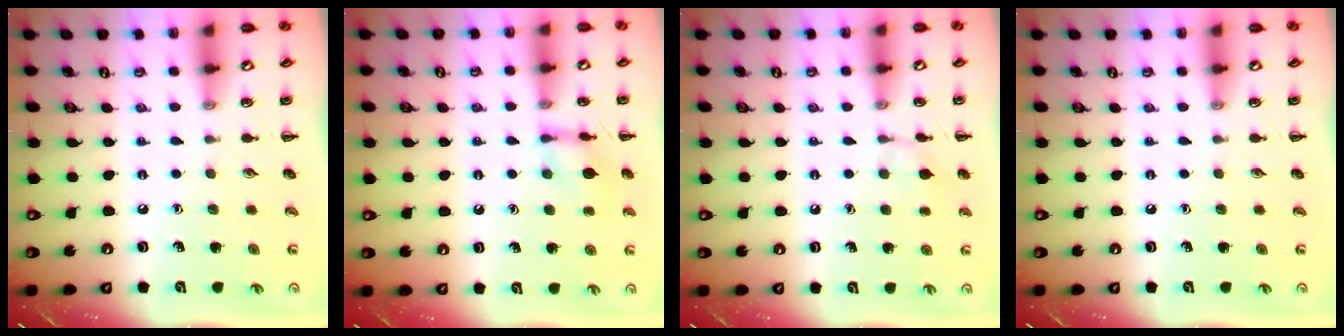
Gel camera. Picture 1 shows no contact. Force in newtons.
{"total": 9.1, "press": 9.1, "slide": 0.5}
{"total": 6.7, "press": 6.6, "slide": 1.4}
{"total": 0.0}